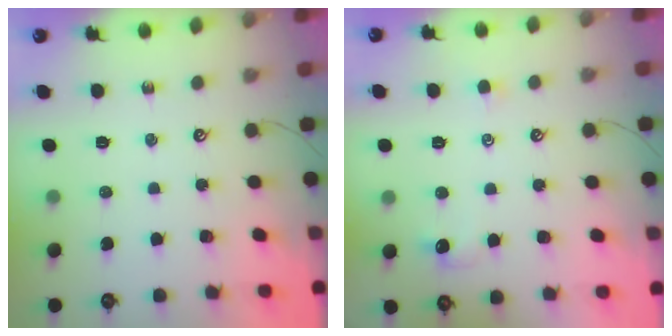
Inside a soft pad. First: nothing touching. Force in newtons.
{"total": 1.2, "press": 0.9, "slide": 0.7}